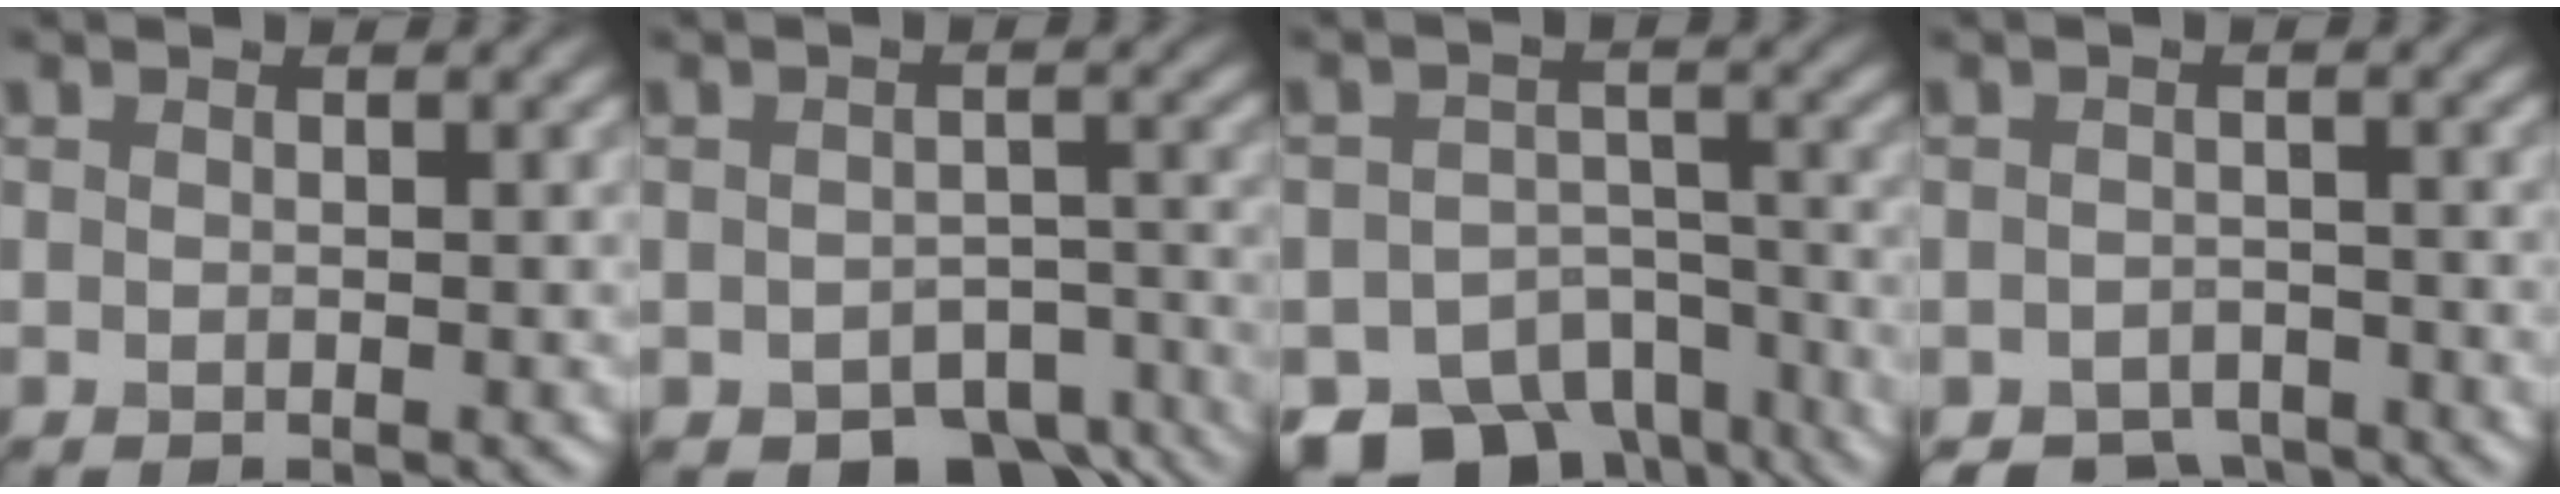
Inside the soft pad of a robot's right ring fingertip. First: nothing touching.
{"total": 5.9, "force": [-3.9, 3.2, 3.0], "torque": [-0.025, -0.017, -0.050]}
{"total": 11.1, "force": [-8.3, 5.8, 4.5], "torque": [-0.064, -0.019, -0.119]}
{"total": 3.5, "force": [-2.9, 1.8, 0.8], "torque": [0.002, -0.005, -0.049]}